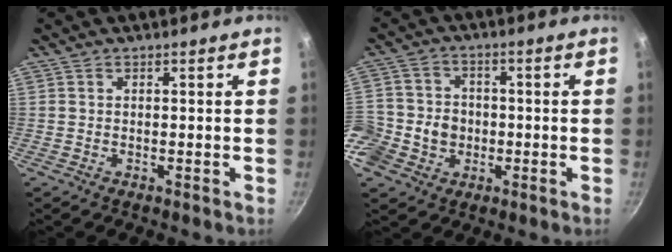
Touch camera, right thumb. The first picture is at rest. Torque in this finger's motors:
{"motor_torque": [1.41, 1.39, 0.95, -0.77, 0.09]}